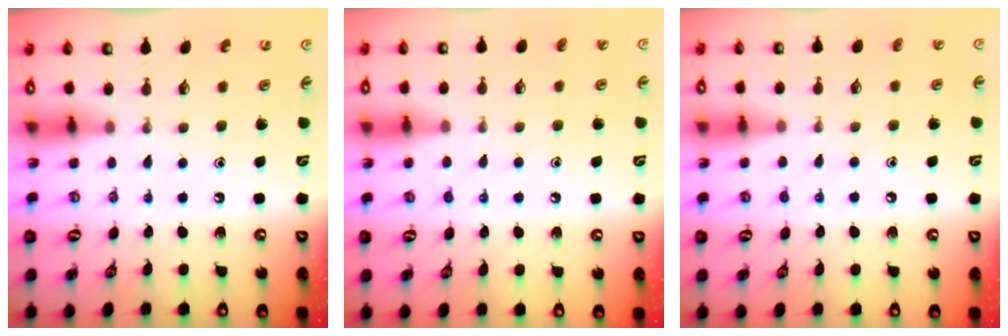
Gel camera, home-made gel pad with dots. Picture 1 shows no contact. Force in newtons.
{"total": 6.6, "press": 6.6, "slide": 0.7}
{"total": 4.1, "press": 4.1, "slide": 0.4}